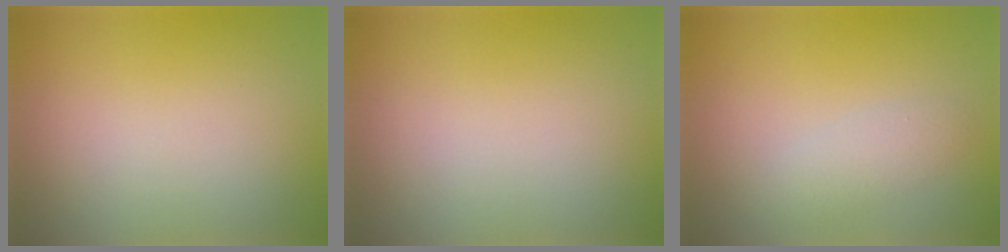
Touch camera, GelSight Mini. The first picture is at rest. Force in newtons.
{"total": 0.0}
{"total": 1.8, "press": 1.8, "slide": 0.2}